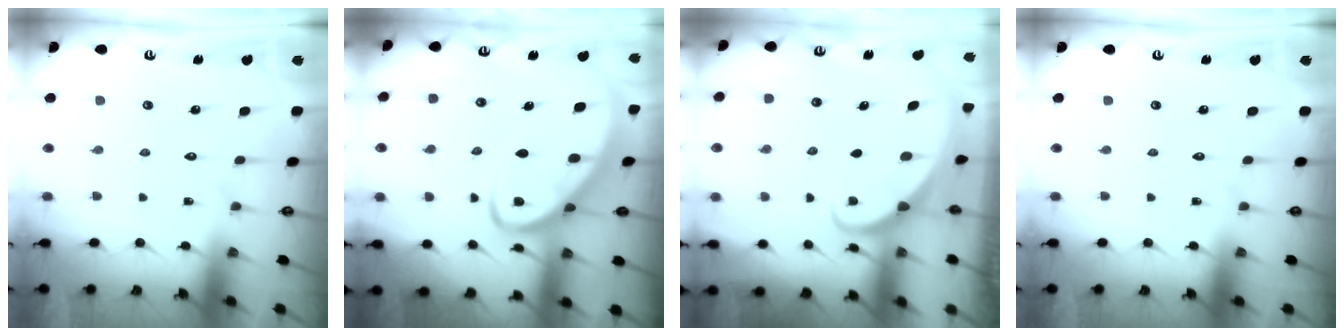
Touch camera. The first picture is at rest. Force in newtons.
{"total": 7.9, "press": 7.8, "slide": 0.8}
{"total": 1.8, "press": 1.7, "slide": 0.0}
{"total": 0.0}